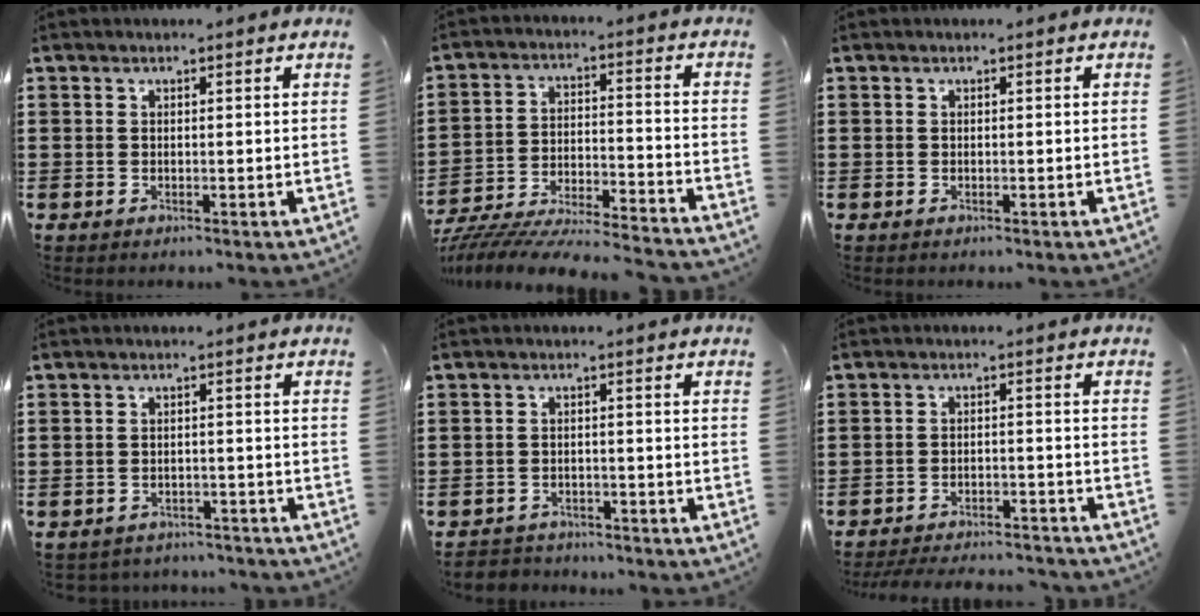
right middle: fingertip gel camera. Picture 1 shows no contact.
{"total": 7.3, "force": [-7.1, 0.2, 1.5], "torque": [-0.026, 0.000, -0.141]}
{"total": 0.0}
{"total": 2.3, "force": [-2.2, 0.4, -0.2], "torque": [-0.004, -0.001, -0.049]}
{"total": 2.2, "force": [-2.1, 0.5, -0.3], "torque": [-0.003, 0.000, -0.050]}
{"total": 3.9, "force": [-3.9, 0.2, 0.7], "torque": [-0.019, 0.000, -0.081]}